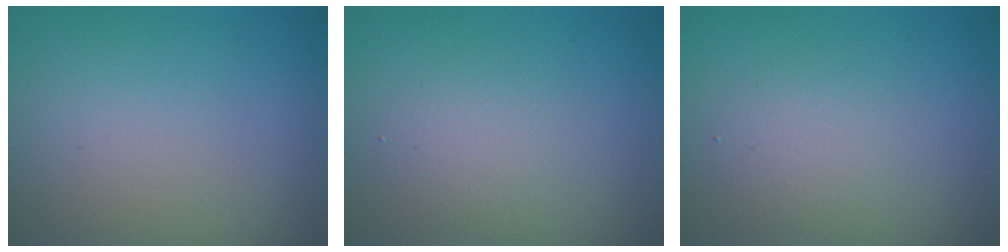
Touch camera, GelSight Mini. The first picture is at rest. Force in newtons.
{"total": 2.4, "press": 2.4, "slide": 0.2}
{"total": 2.5, "press": 2.5, "slide": 0.2}